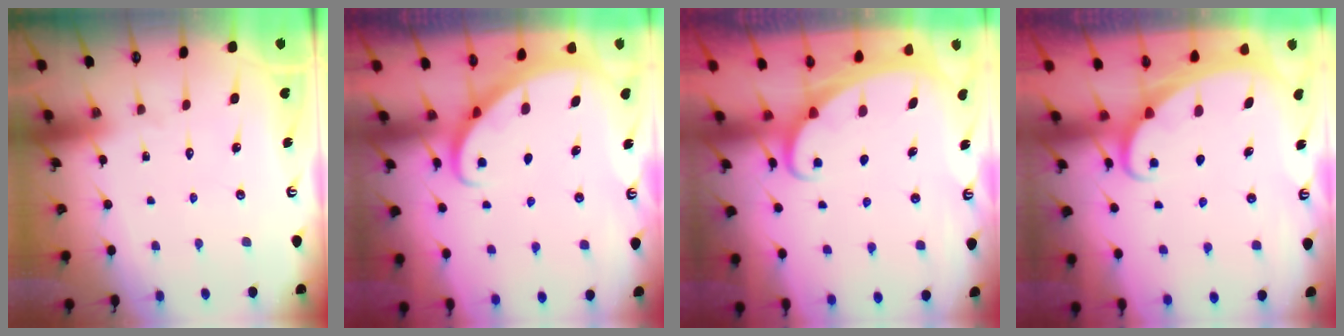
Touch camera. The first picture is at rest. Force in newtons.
{"total": 2.7, "press": 2.7, "slide": 0.2}
{"total": 1.9, "press": 1.9, "slide": 0.1}
{"total": 1.9, "press": 1.9, "slide": 0.2}